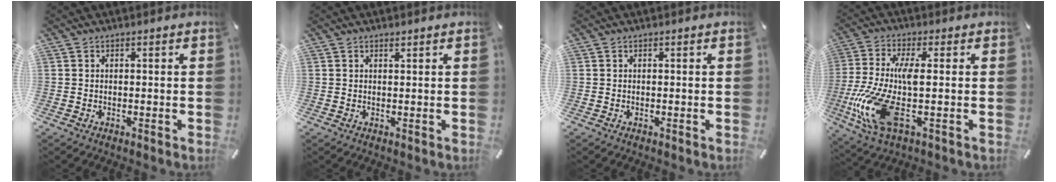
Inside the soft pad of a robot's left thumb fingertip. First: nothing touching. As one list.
[{"total": 0.5, "force": [0.4, 0.2, 0.2], "torque": [-0.005, -0.001, 0.008]}, {"total": 0.0}, {"total": 13.3, "force": [-1.5, 3.4, 12.8], "torque": [-0.300, -0.026, -0.037]}]